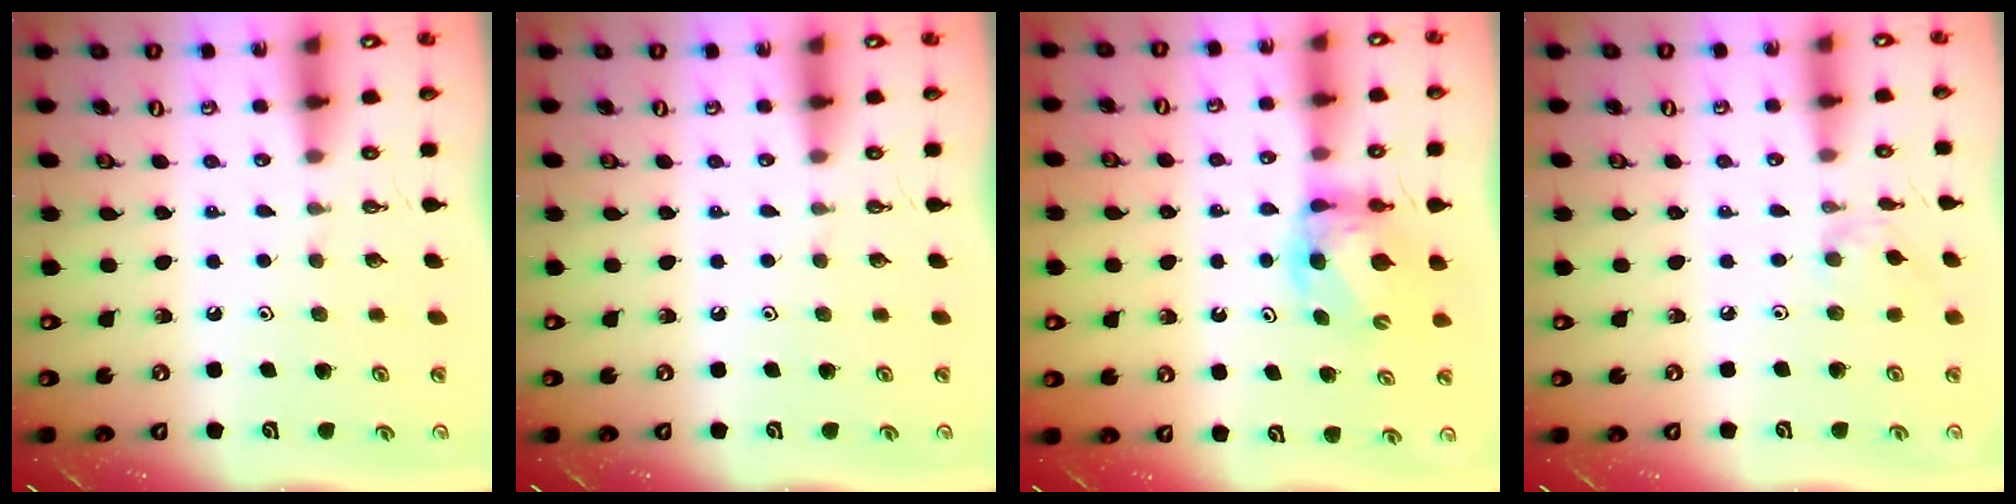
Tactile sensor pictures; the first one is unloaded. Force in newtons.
{"total": 0.0}
{"total": 6.2, "press": 6.2, "slide": 0.4}
{"total": 2.1, "press": 2.1, "slide": 0.4}